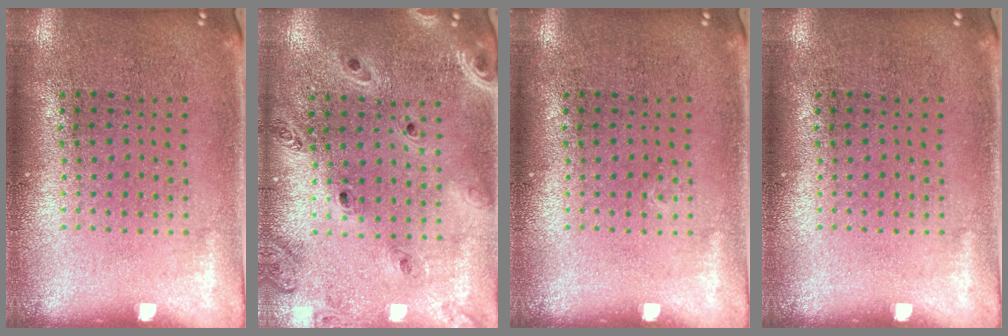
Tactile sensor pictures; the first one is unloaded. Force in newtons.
{"total": 1.4, "press": 1.3, "slide": 0.2}
{"total": 0.0}
{"total": 0.0}